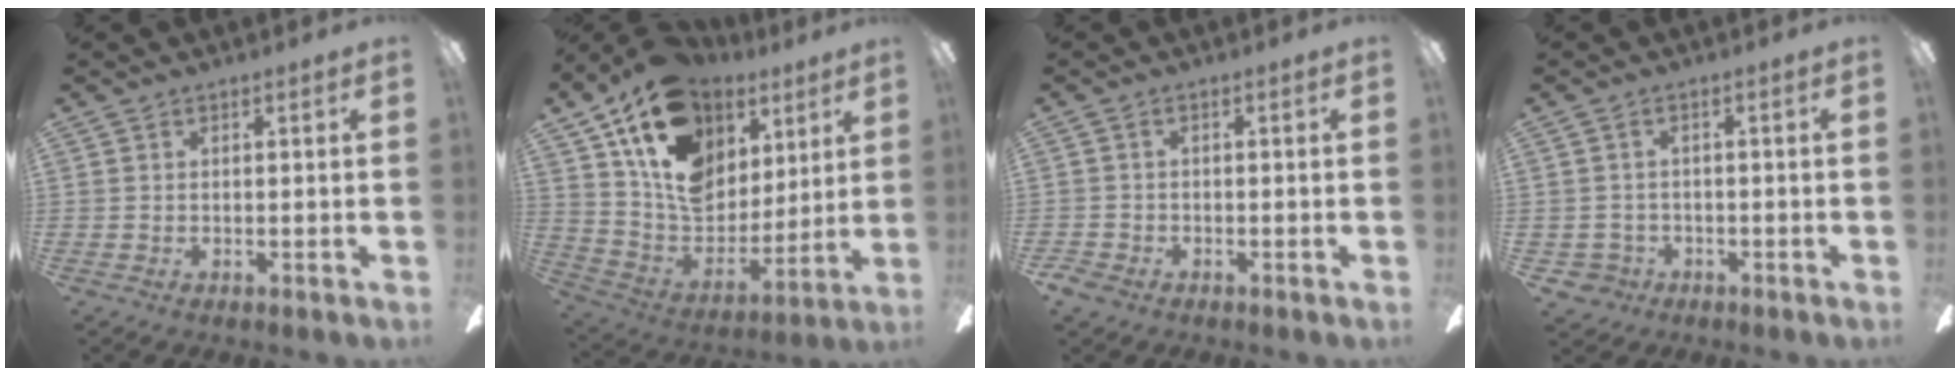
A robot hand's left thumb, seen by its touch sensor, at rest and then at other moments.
{"total": 20.4, "force": [10.5, 14.0, 10.5], "torque": [-0.180, -0.049, 0.194]}
{"total": 2.2, "force": [-1.4, 1.6, 0.9], "torque": [-0.020, 0.007, -0.028]}
{"total": 3.0, "force": [-1.1, 2.7, 0.7], "torque": [-0.031, 0.005, -0.025]}